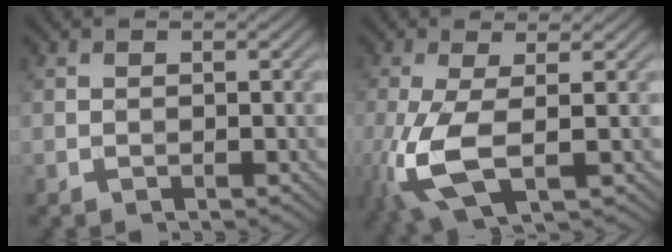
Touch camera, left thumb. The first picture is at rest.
{"total": 8.7, "force": [-1.6, 3.0, 8.1], "torque": [-0.200, -0.013, -0.029]}